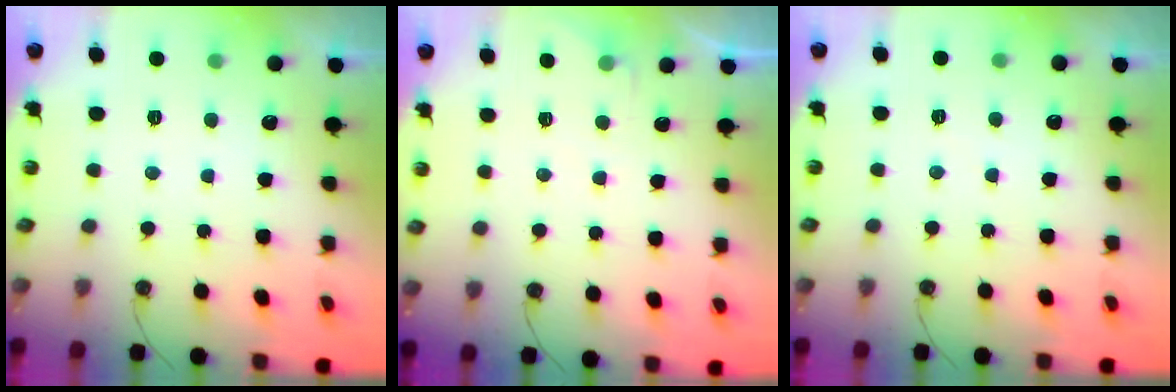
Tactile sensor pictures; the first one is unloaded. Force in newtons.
{"total": 3.7, "press": 3.7, "slide": 0.6}
{"total": 2.9, "press": 2.9, "slide": 0.5}